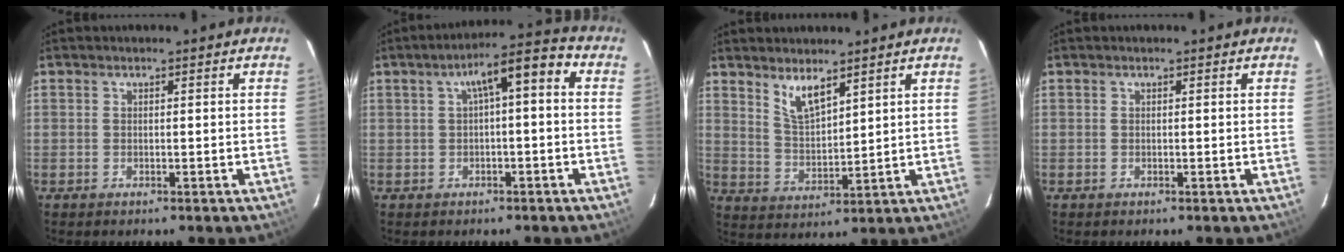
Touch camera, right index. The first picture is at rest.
{"total": 7.8, "force": [0.9, 2.2, 7.4], "torque": [-0.118, 0.039, 0.023]}
{"total": 6.2, "force": [4.4, 1.8, 4.0], "torque": [-0.074, -0.005, 0.090]}
{"total": 0.0}